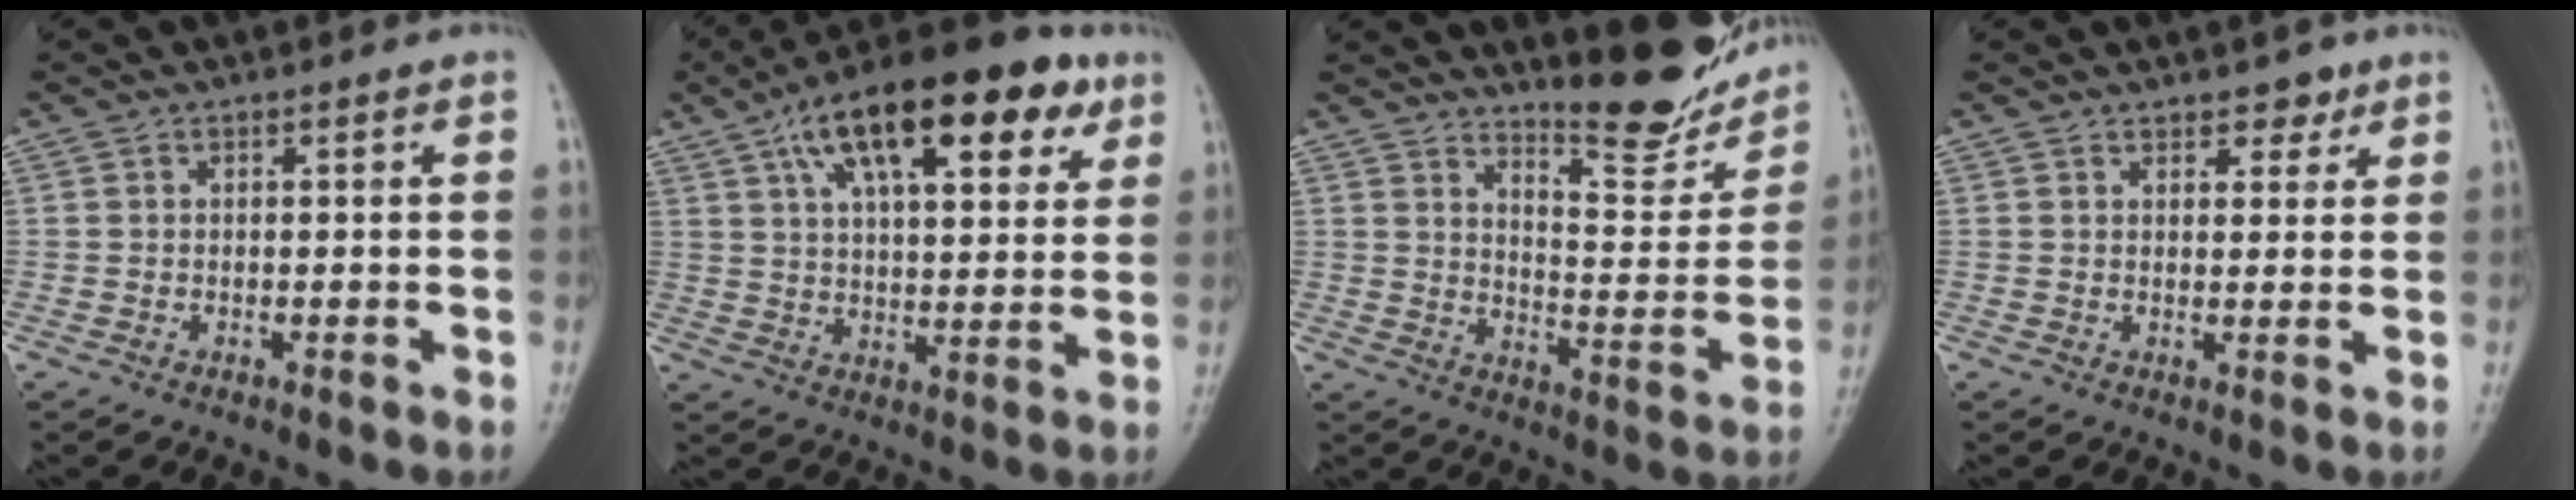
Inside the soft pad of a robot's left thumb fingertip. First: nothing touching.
{"total": 20.8, "force": [10.5, 8.6, 15.8], "torque": [-0.226, -0.009, 0.166]}
{"total": 14.3, "force": [11.7, 3.6, 7.3], "torque": [-0.071, -0.096, 0.172]}
{"total": 3.4, "force": [2.3, 1.9, 1.6], "torque": [0.003, -0.011, 0.032]}